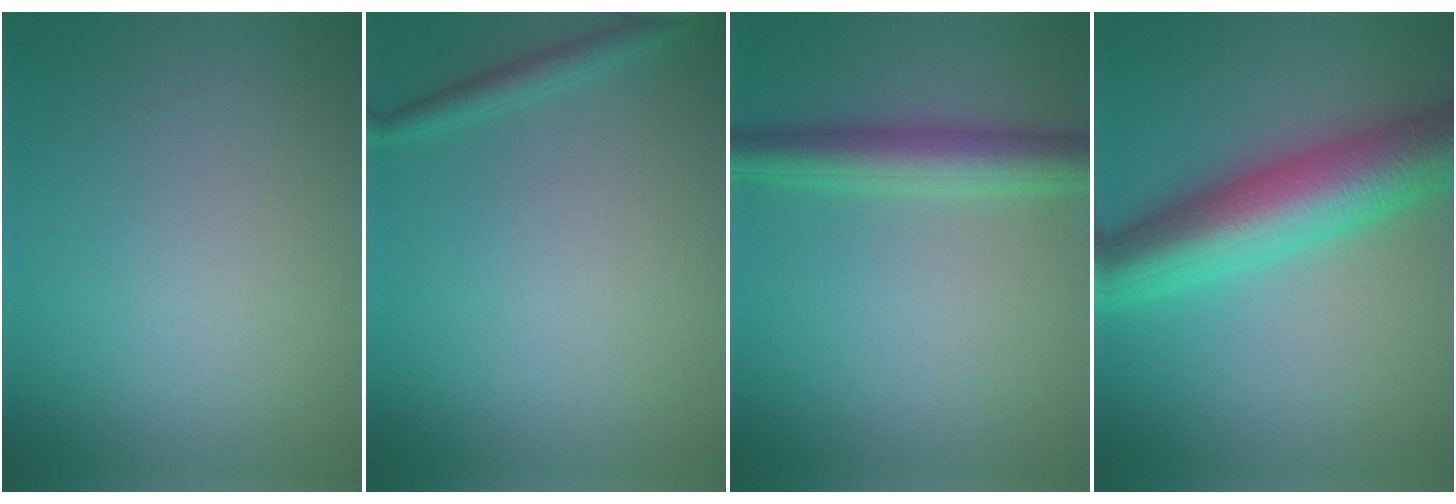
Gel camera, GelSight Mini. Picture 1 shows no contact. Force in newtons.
{"total": 1.5, "press": 1.4, "slide": 0.1}
{"total": 4.6, "press": 4.6, "slide": 0.1}
{"total": 10.3, "press": 10.3, "slide": 0.2}